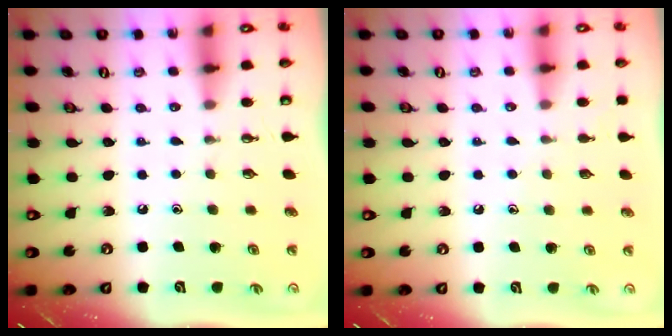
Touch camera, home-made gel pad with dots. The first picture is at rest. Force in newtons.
{"total": 3.3, "press": 3.3, "slide": 0.5}